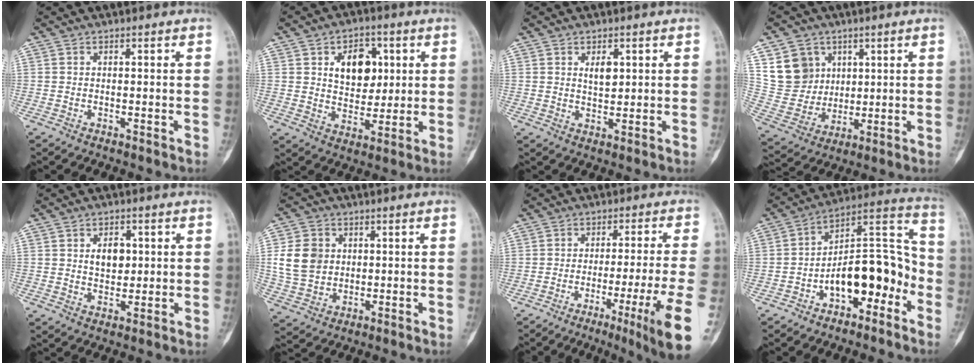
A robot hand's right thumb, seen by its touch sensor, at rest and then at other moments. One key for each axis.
{"total": 10.8, "fx": 3.1, "fy": 7.5, "fz": 7.1, "tx": -0.063, "ty": -0.012, "tz": 0.055}
{"total": 3.5, "fx": 1.3, "fy": 1.9, "fz": 2.7, "tx": -0.035, "ty": -0.009, "tz": 0.023}
{"total": 11.6, "fx": 4.9, "fy": 9.9, "fz": 3.6, "tx": -0.041, "ty": -0.019, "tz": 0.110}
{"total": 5.4, "fx": 1.2, "fy": 3.8, "fz": 3.7, "tx": -0.035, "ty": -0.006, "tz": 0.022}
{"total": 9.6, "fx": 1.7, "fy": 8.0, "fz": 5.1, "tx": -0.079, "ty": -0.001, "tz": 0.038}
{"total": 13.4, "fx": -5.4, "fy": -0.2, "fz": 12.2, "tx": -0.175, "ty": -0.006, "tz": -0.076}
{"total": 15.9, "fx": -6.1, "fy": 8.1, "fz": 12.3, "tx": -0.155, "ty": 0.081, "tz": -0.094}